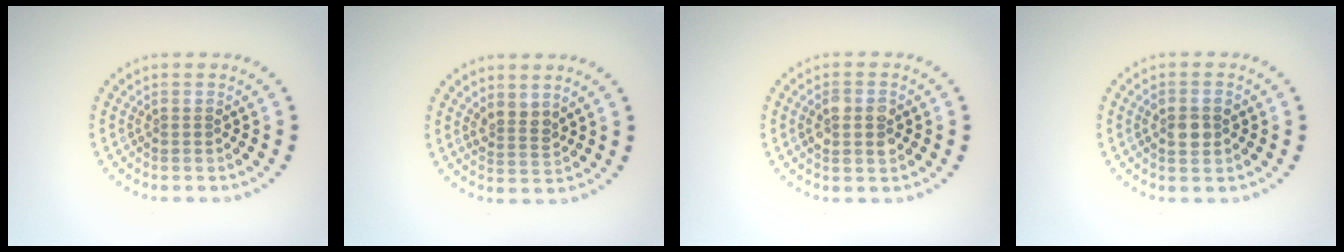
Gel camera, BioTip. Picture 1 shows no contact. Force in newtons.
{"total": 2.0, "press": 1.6, "slide": 1.1}
{"total": 2.5, "press": 2.5, "slide": 0.3}
{"total": 2.5, "press": 2.5, "slide": 0.3}